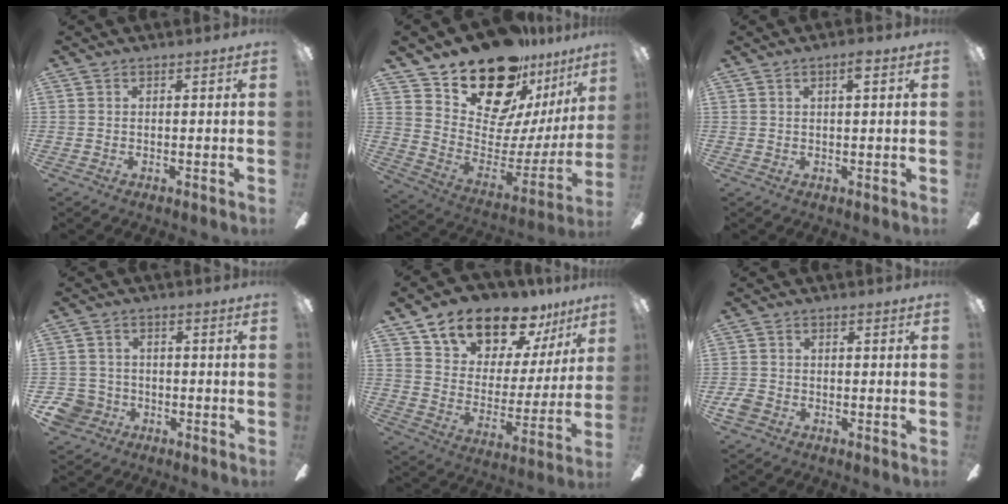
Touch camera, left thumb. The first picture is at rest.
{"total": 21.9, "force": [16.7, 10.3, 9.7], "torque": [-0.159, -0.125, 0.304]}
{"total": 2.6, "force": [1.3, 0.6, 2.2], "torque": [-0.038, 0.002, 0.018]}
{"total": 6.7, "force": [-2.9, 5.8, 1.8], "torque": [-0.064, 0.023, -0.056]}
{"total": 15.3, "force": [13.0, 6.9, 4.0], "torque": [-0.078, -0.099, 0.237]}
{"total": 3.1, "force": [-1.6, 2.1, 1.5], "torque": [-0.028, 0.008, -0.031]}